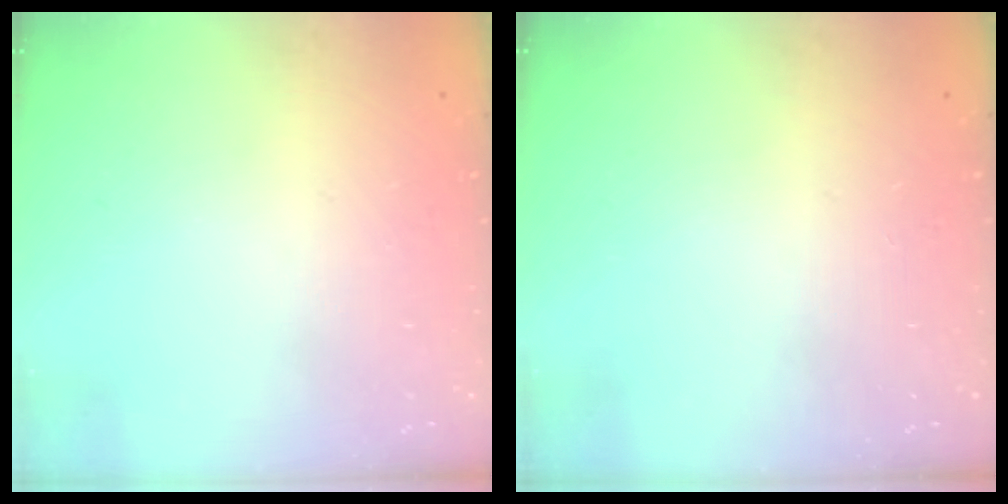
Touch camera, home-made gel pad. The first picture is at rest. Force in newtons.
{"total": 0.0}